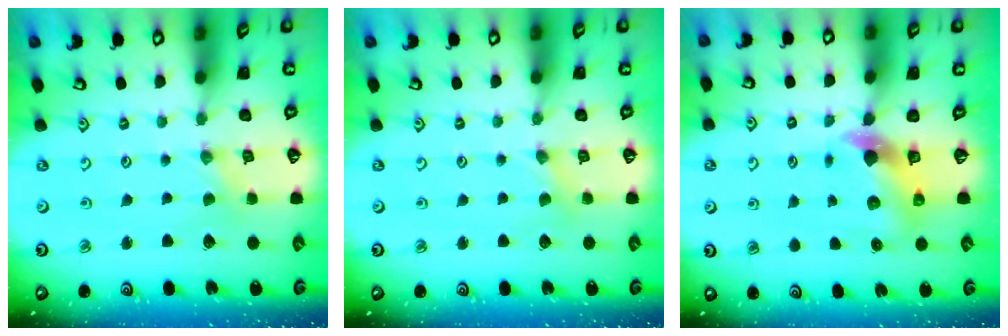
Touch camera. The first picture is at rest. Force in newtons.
{"total": 1.8, "press": 1.7, "slide": 0.3}
{"total": 6.3, "press": 6.3, "slide": 0.9}